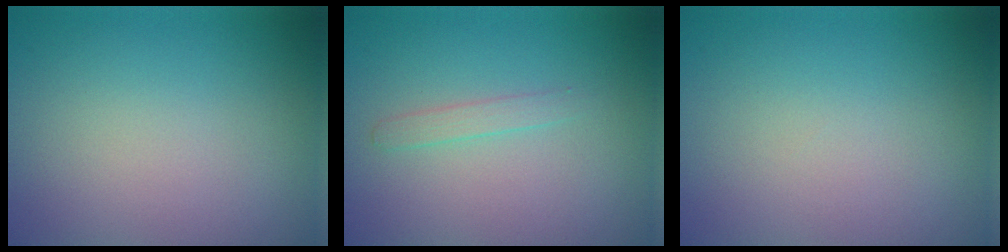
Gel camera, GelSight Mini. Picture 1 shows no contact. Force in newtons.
{"total": 1.0, "press": 1.0, "slide": 0.1}
{"total": 0.0}